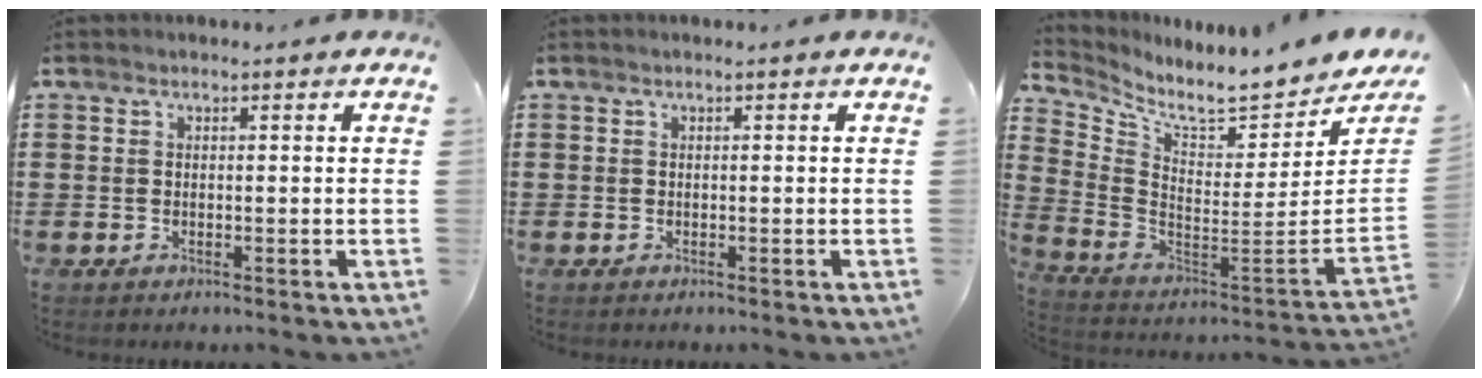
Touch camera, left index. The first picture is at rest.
{"total": 0.0}
{"total": 7.0, "force": [6.5, -0.2, 2.6], "torque": [-0.072, -0.082, 0.104]}